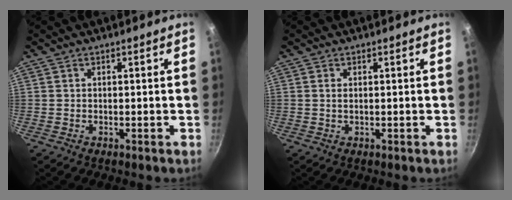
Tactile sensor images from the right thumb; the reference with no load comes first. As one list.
[{"total": 0.9, "force": [0.2, 0.5, 0.8], "torque": [-0.019, 0.000, 0.006]}]